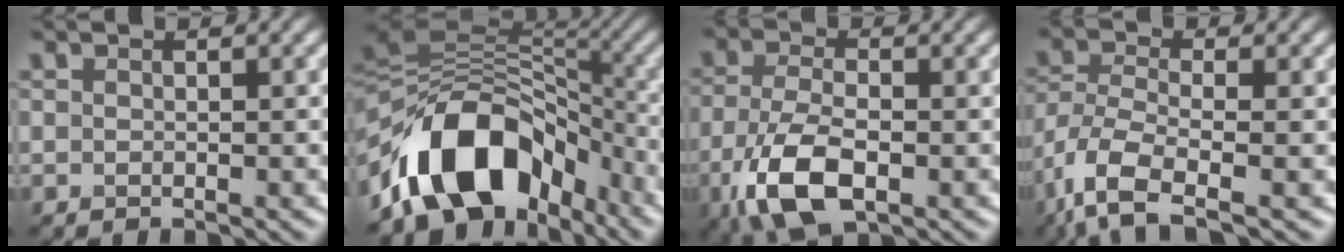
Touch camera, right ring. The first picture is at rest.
{"total": 12.7, "force": [-6.0, 8.0, 7.7], "torque": [-0.118, 0.020, -0.119]}
{"total": 7.3, "force": [-2.8, 3.8, 5.6], "torque": [-0.133, -0.013, -0.059]}
{"total": 6.5, "force": [-3.8, 2.3, 4.8], "torque": [-0.104, -0.005, -0.085]}